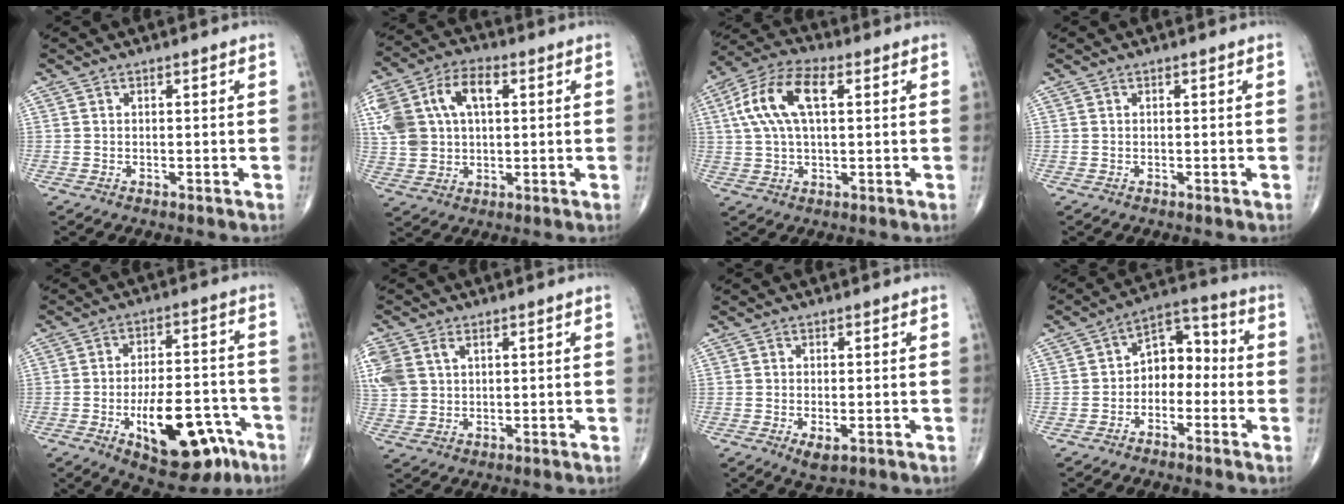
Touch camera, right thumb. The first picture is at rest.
{"total": 15.8, "force": [3.9, 10.1, 11.5], "torque": [-0.237, 0.019, 0.071]}
{"total": 12.2, "force": [2.9, 5.9, 10.3], "torque": [-0.218, 0.027, 0.053]}
{"total": 0.0}
{"total": 17.3, "force": [-7.4, 8.0, 13.4], "torque": [-0.174, 0.040, -0.098]}
{"total": 12.2, "force": [4.0, 9.2, 7.0], "torque": [-0.199, 0.014, 0.085]}
{"total": 2.9, "force": [-1.0, 1.2, 2.4], "torque": [-0.045, -0.008, -0.013]}
{"total": 8.1, "force": [-1.5, 5.8, 5.5], "torque": [-0.053, 0.045, -0.042]}